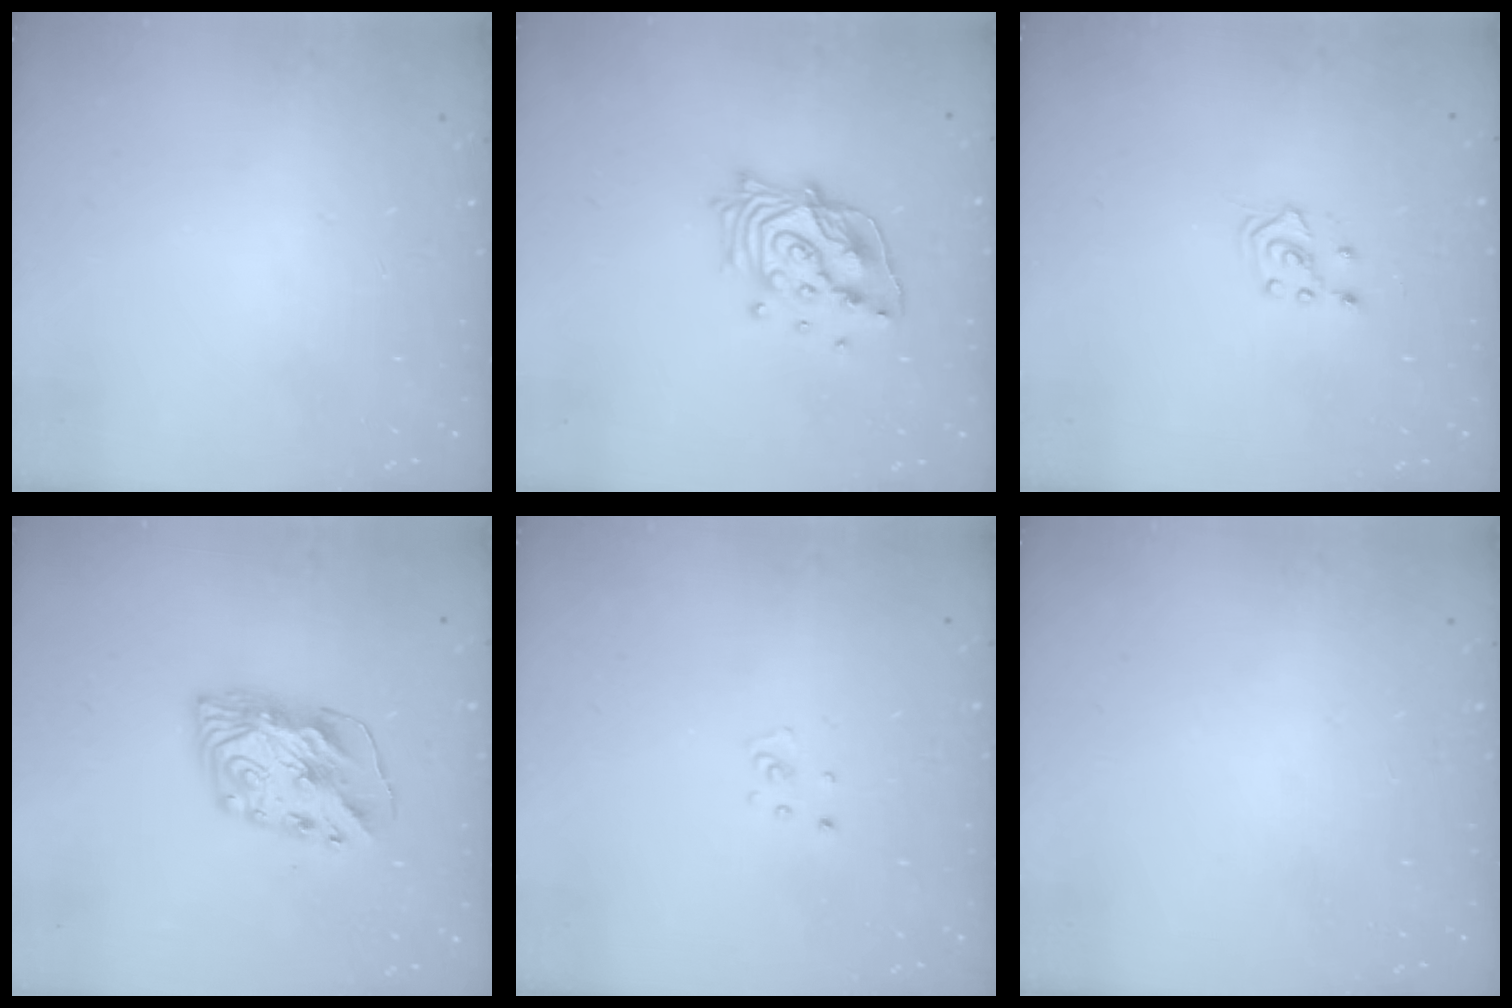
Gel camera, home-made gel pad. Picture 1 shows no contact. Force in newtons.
{"total": 15.9, "press": 15.9, "slide": 1.3}
{"total": 3.1, "press": 3.0, "slide": 0.8}
{"total": 10.9, "press": 10.9, "slide": 0.5}
{"total": 2.6, "press": 2.6, "slide": 0.3}
{"total": 0.0}